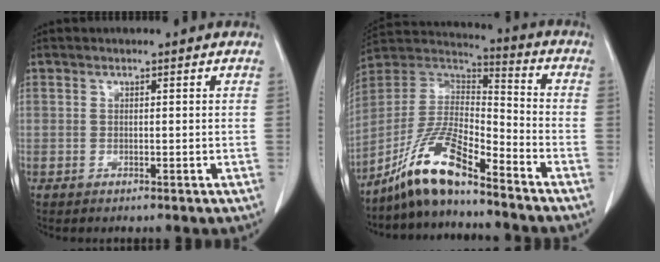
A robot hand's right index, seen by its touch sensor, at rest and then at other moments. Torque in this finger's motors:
{"motor_torque": [0.71, -0.80, 0.33, 0.19]}